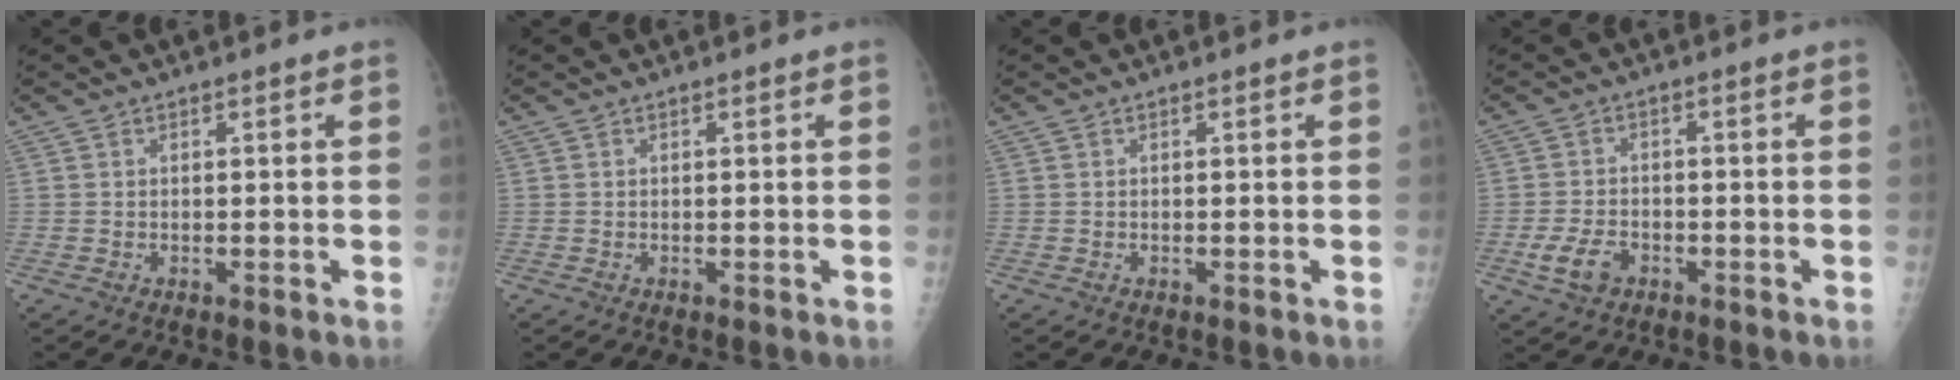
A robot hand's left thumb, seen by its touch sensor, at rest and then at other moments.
{"total": 0.0}
{"total": 0.0}
{"total": 5.0, "force": [-2.3, 3.3, 3.0], "torque": [-0.058, 0.010, -0.040]}